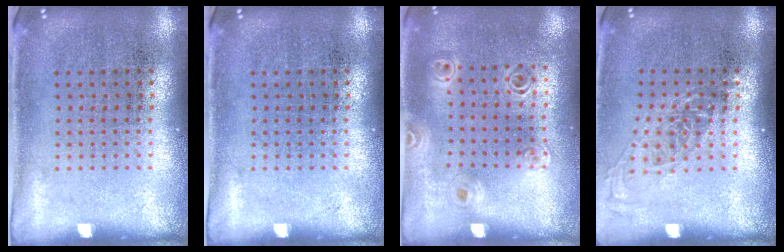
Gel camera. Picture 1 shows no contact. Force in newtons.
{"total": 0.0}
{"total": 1.1, "press": 1.1, "slide": 0.2}
{"total": 1.3, "press": 1.1, "slide": 0.8}